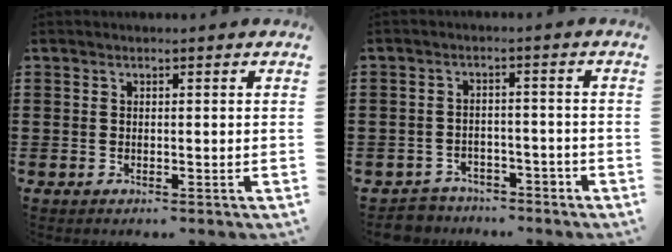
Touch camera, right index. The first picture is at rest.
{"total": 3.1, "force": [-2.9, 1.0, 0.1], "torque": [-0.011, 0.002, -0.059]}